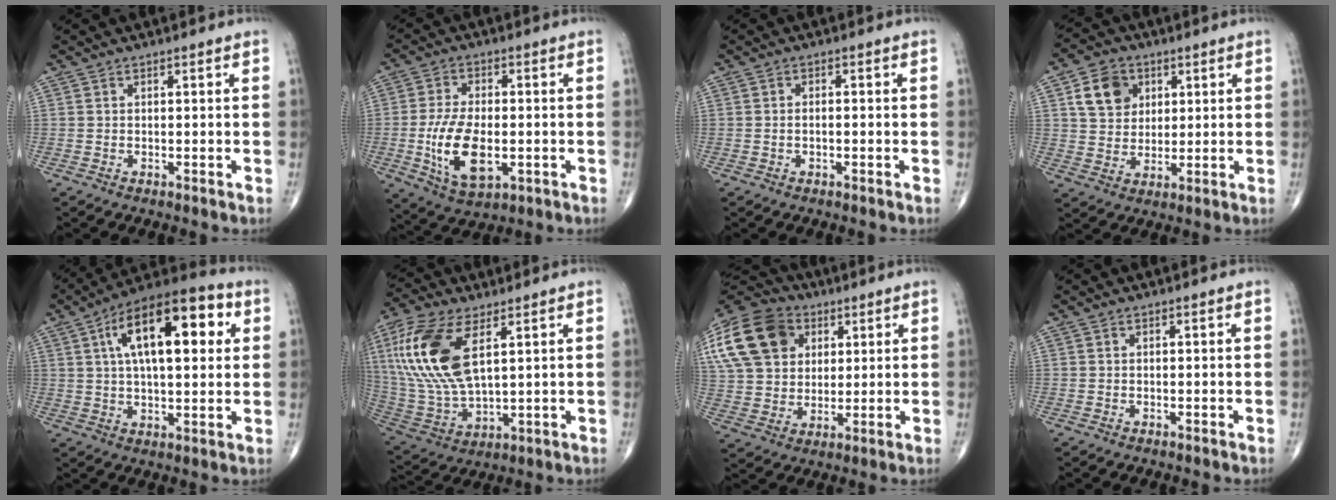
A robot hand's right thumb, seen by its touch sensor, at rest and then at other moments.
{"total": 15.0, "force": [-3.0, 8.0, 12.4], "torque": [-0.231, -0.003, -0.041]}
{"total": 1.2, "force": [-0.3, 0.5, 1.0], "torque": [-0.022, 0.010, -0.004]}
{"total": 8.9, "force": [3.3, 7.1, 4.1], "torque": [-0.044, -0.008, 0.060]}
{"total": 20.0, "force": [5.7, 8.6, 17.1], "torque": [-0.254, 0.014, 0.080]}
{"total": 19.4, "force": [6.3, 9.1, 16.0], "torque": [-0.354, -0.017, 0.125]}
{"total": 23.4, "force": [8.4, 17.5, 13.1], "torque": [-0.286, 0.035, 0.155]}
{"total": 0.0}